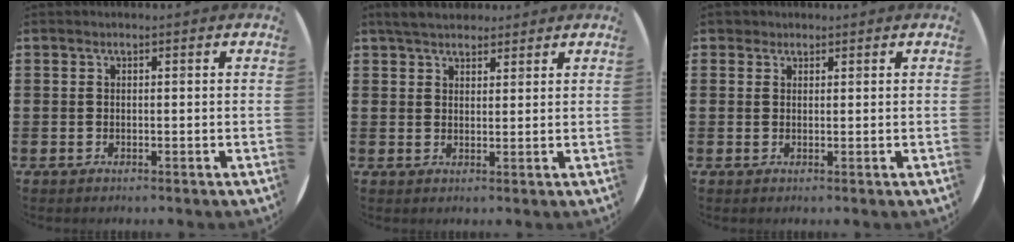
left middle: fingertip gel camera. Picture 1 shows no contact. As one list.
[{"total": 4.0, "force": [3.7, 1.2, 1.0], "torque": [-0.029, -0.003, 0.070]}, {"total": 1.2, "force": [1.0, 0.6, 0.1], "torque": [0.005, 0.001, 0.019]}]